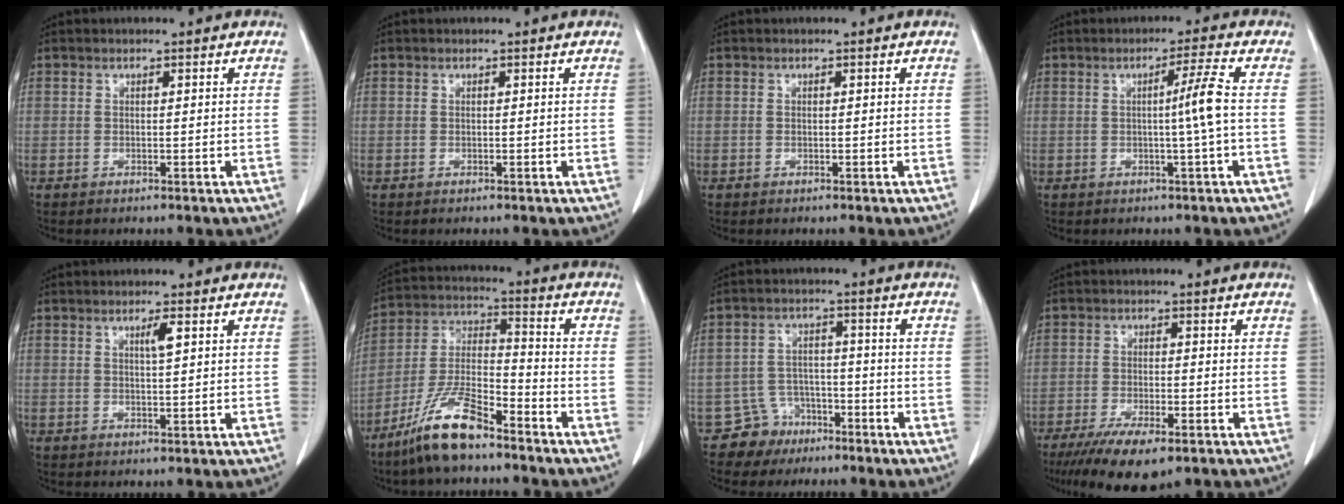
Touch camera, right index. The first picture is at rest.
{"total": 0.0}
{"total": 0.0}
{"total": 4.3, "force": [-0.2, -1.5, 4.0], "torque": [-0.065, 0.001, -0.004]}
{"total": 2.0, "force": [0.8, 0.0, 1.8], "torque": [-0.034, -0.002, 0.014]}
{"total": 12.0, "force": [-8.8, 2.6, 7.7], "torque": [-0.164, -0.006, -0.173]}
{"total": 5.7, "force": [-3.8, 4.2, -0.1], "torque": [0.011, 0.012, -0.062]}
{"total": 9.8, "force": [-6.6, 2.5, 6.8], "torque": [-0.109, -0.019, -0.104]}